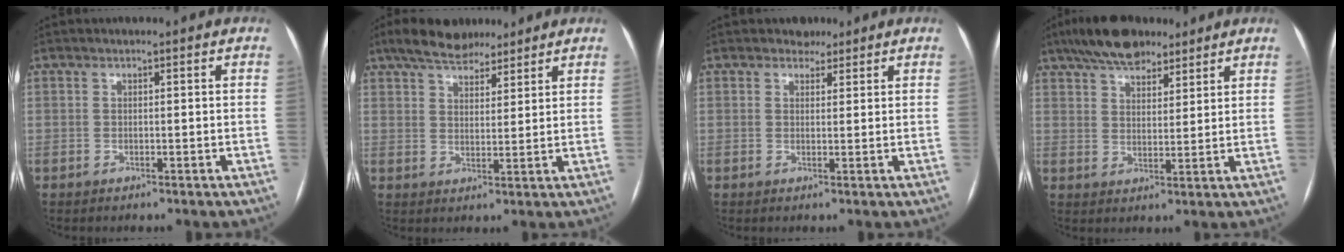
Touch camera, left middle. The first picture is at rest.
{"total": 9.2, "force": [7.3, 3.5, 4.4], "torque": [-0.072, 0.020, 0.124]}
{"total": 2.2, "force": [1.7, 1.4, 0.1], "torque": [0.000, 0.003, 0.022]}
{"total": 9.9, "force": [7.7, 4.1, 4.8], "torque": [-0.084, 0.023, 0.133]}